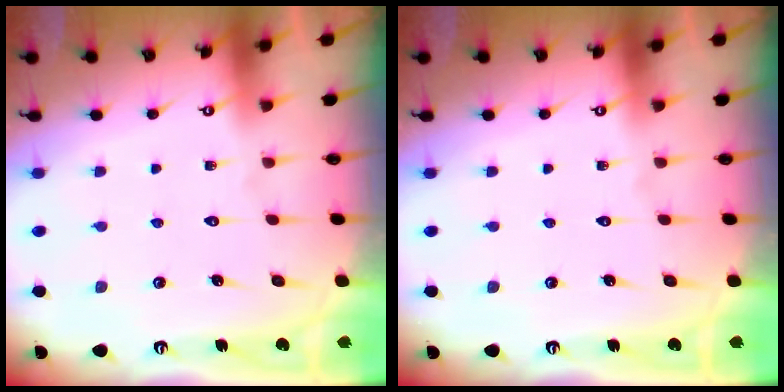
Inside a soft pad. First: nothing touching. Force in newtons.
{"total": 0.0}